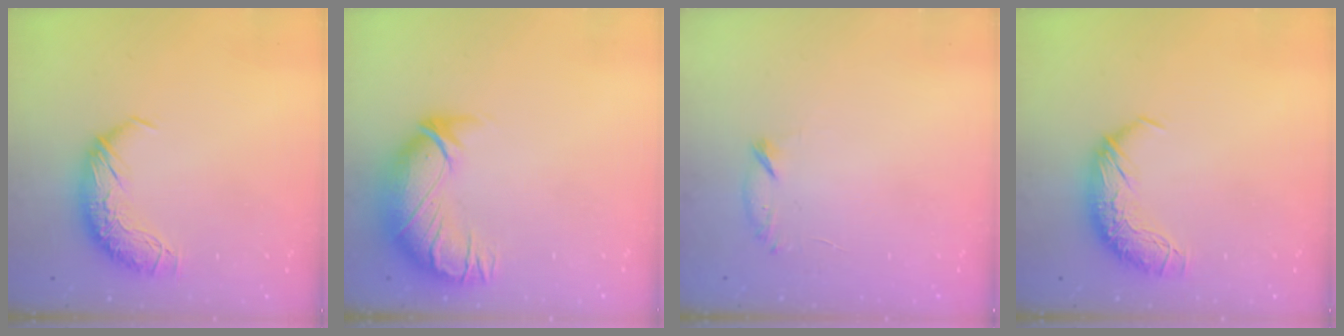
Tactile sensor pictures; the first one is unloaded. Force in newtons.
{"total": 3.0, "press": 0.3, "slide": 3.0}
{"total": 5.9, "press": 5.8, "slide": 1.4}
{"total": 0.0}